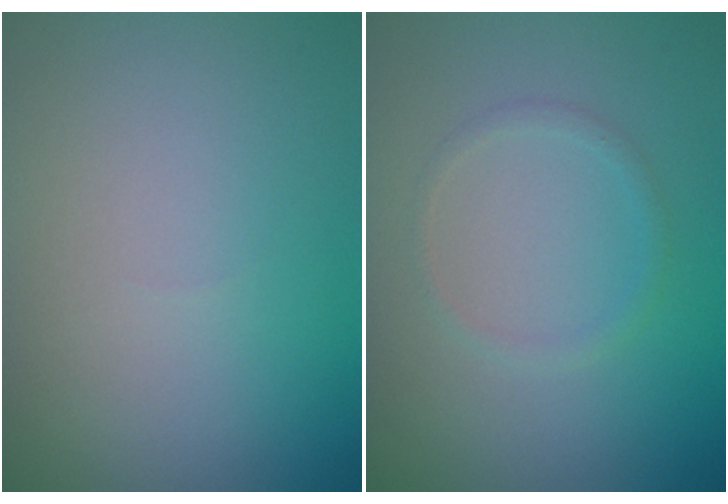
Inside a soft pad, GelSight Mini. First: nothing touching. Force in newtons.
{"total": 0.9, "press": 0.9, "slide": 0.1}